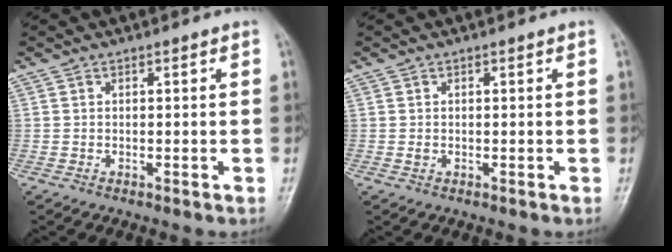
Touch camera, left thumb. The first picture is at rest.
{"total": 0.7, "force": [0.1, 0.5, 0.3], "torque": [-0.004, 0.000, 0.001]}